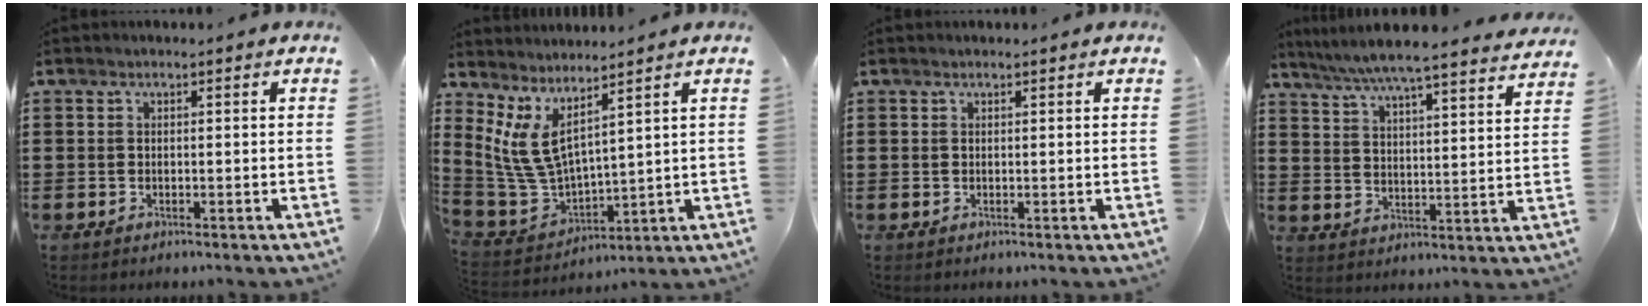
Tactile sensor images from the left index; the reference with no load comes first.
{"total": 7.6, "force": [3.9, 3.2, 5.7], "torque": [-0.161, -0.036, 0.066]}
{"total": 0.0}
{"total": 6.3, "force": [5.8, -0.6, 2.2], "torque": [-0.067, -0.039, 0.099]}